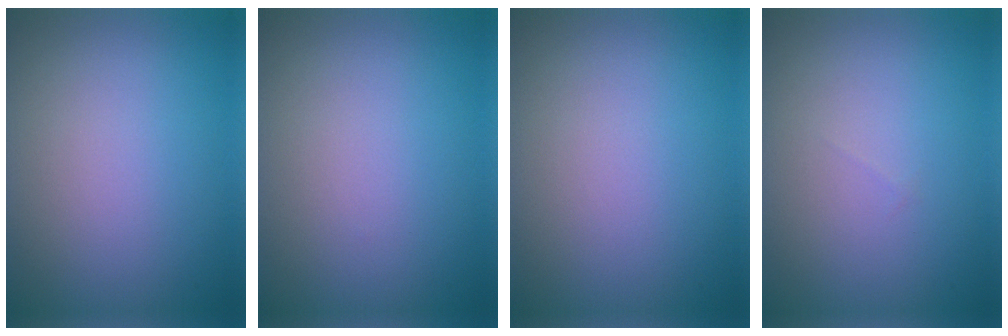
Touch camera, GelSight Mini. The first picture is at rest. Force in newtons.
{"total": 0.0}
{"total": 0.0}
{"total": 0.0}